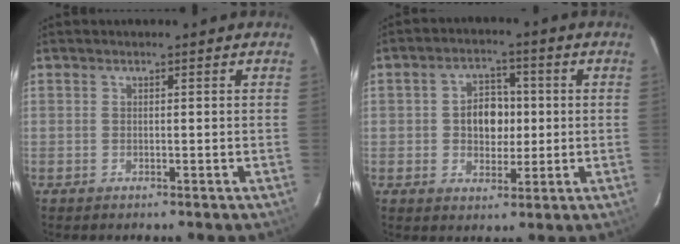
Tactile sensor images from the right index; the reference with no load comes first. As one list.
[{"total": 7.0, "force": [0.2, 5.3, 4.6], "torque": [-0.080, 0.016, 0.008]}]